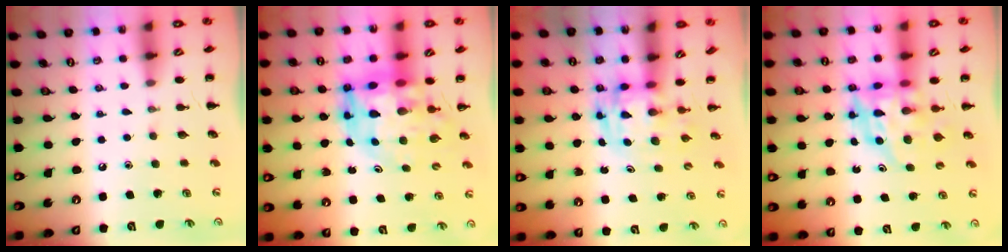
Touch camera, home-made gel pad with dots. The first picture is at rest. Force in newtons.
{"total": 11.9, "press": 11.3, "slide": 3.6}
{"total": 2.9, "press": 2.8, "slide": 0.5}
{"total": 7.3, "press": 7.0, "slide": 2.2}